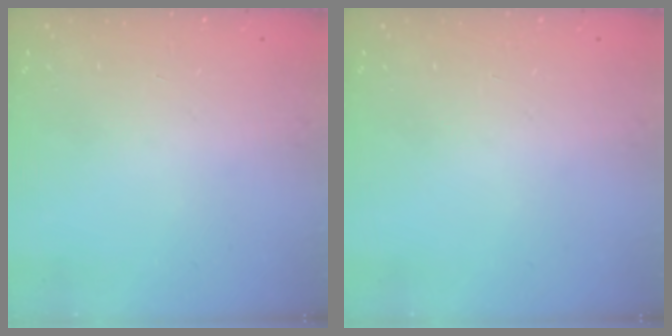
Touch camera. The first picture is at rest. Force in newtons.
{"total": 0.0}